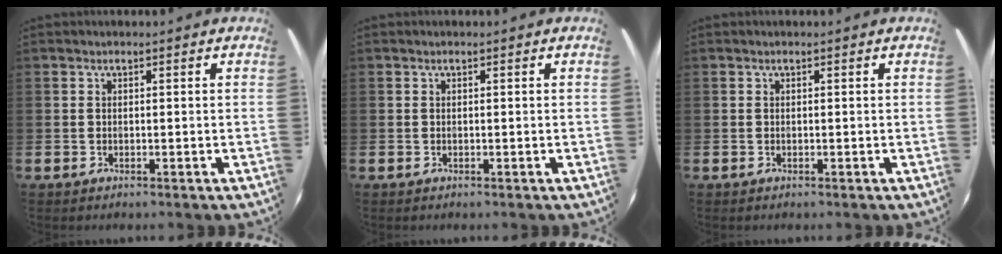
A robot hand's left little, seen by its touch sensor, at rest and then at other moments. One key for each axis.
{"total": 0.0}
{"total": 0.0}